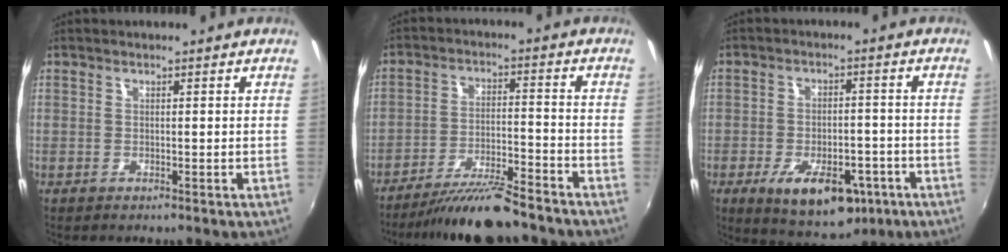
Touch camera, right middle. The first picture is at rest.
{"total": 11.3, "force": [-10.1, 1.1, 5.0], "torque": [-0.107, -0.011, -0.170]}
{"total": 13.4, "force": [-6.8, 6.9, 9.3], "torque": [-0.172, -0.016, -0.091]}